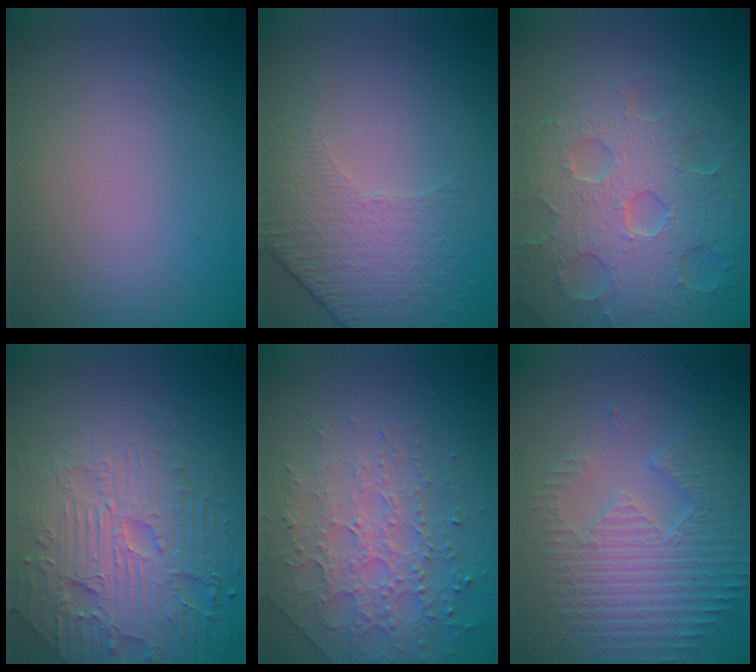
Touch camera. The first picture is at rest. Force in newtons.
{"total": 4.7, "press": 3.2, "slide": 3.4}
{"total": 7.8, "press": 6.0, "slide": 5.1}
{"total": 6.9, "press": 5.3, "slide": 4.4}
{"total": 3.8, "press": 3.6, "slide": 1.2}
{"total": 4.3, "press": 3.4, "slide": 2.6}